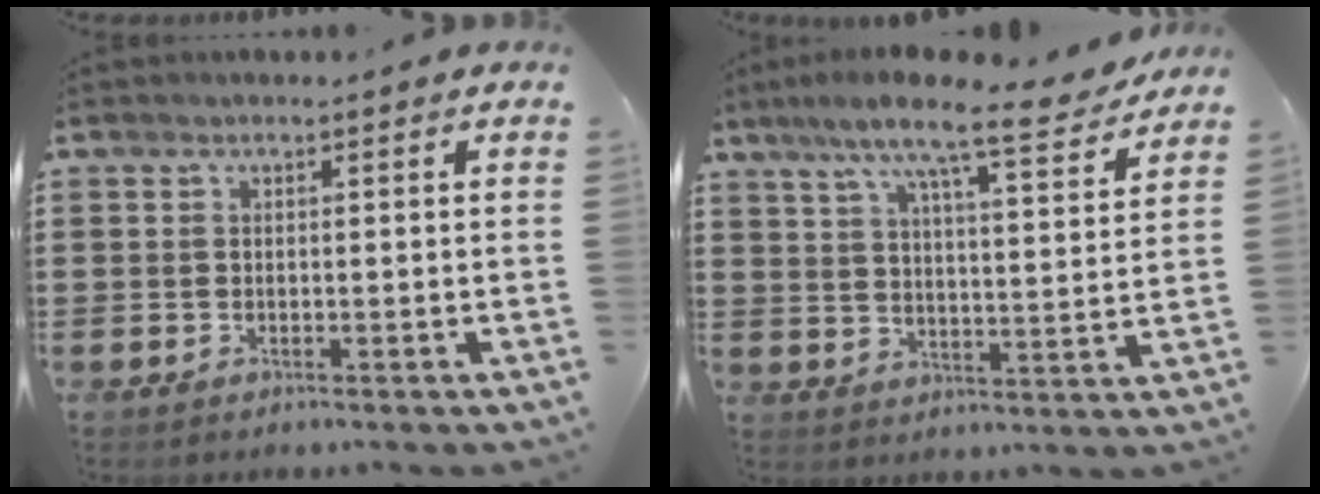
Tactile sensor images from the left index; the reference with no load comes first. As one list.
[{"total": 10.3, "force": [8.3, 0.7, 6.1], "torque": [-0.129, -0.042, 0.136]}]